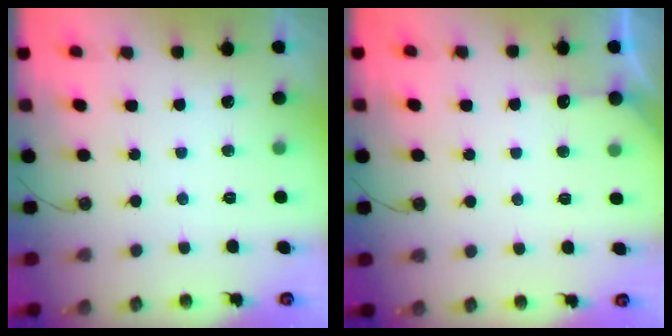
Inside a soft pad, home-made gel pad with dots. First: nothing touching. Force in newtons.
{"total": 3.2, "press": 3.2, "slide": 0.5}